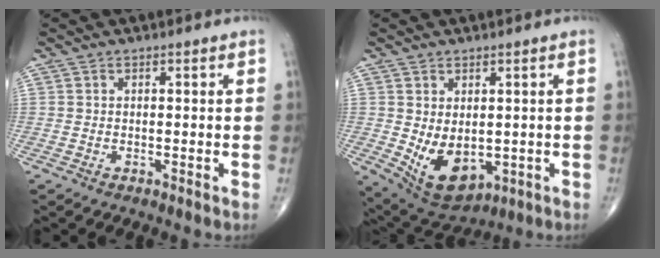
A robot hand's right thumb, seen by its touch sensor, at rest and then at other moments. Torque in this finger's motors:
{"motor_torque": [0.03, 0.70, 0.66, 0.45, 0.08]}